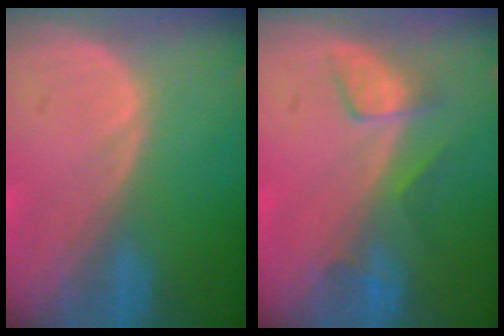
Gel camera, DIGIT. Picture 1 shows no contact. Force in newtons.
{"total": 3.9, "press": 3.7, "slide": 1.4}